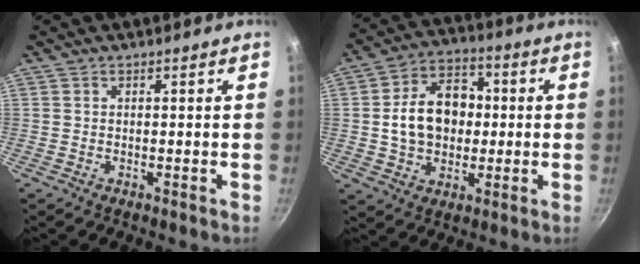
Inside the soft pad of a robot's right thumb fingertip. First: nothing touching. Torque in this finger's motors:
{"motor_torque": [0.68, 2.63, 0.94, -0.15, 0.11]}